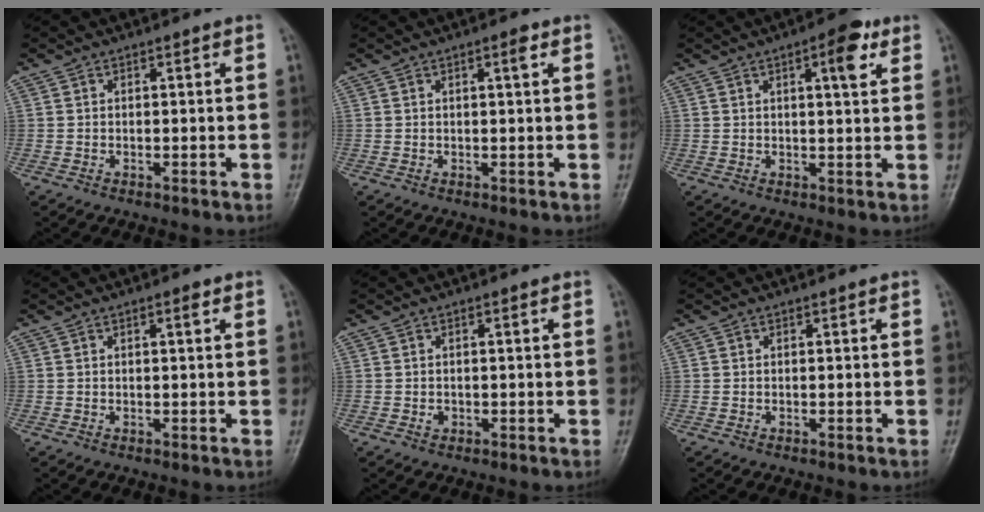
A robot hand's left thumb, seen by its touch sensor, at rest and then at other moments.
{"total": 1.8, "force": [0.8, 0.3, 1.6], "torque": [-0.027, -0.001, 0.012]}
{"total": 6.2, "force": [2.8, 1.9, 5.1], "torque": [-0.063, -0.007, 0.035]}
{"total": 1.2, "force": [0.6, 0.2, 1.0], "torque": [-0.018, 0.000, 0.007]}
{"total": 1.0, "force": [-0.2, 0.8, 0.5], "torque": [-0.004, 0.004, -0.001]}
{"total": 0.0}